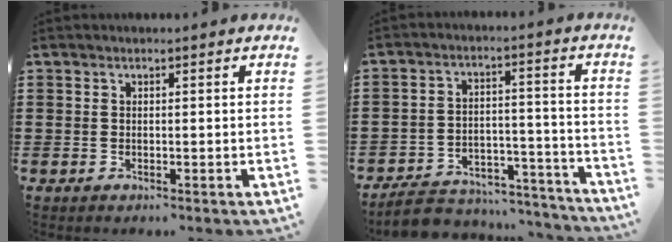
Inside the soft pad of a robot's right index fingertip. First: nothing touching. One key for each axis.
{"total": 6.5, "fx": -6.1, "fy": 2.0, "fz": 1.5, "tx": -0.026, "ty": 0.019, "tz": -0.117}